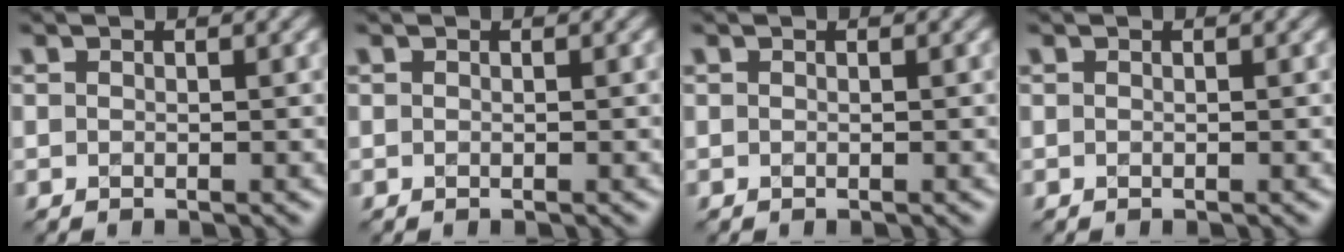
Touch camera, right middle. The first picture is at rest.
{"total": 0.0}
{"total": 0.0}
{"total": 0.0}